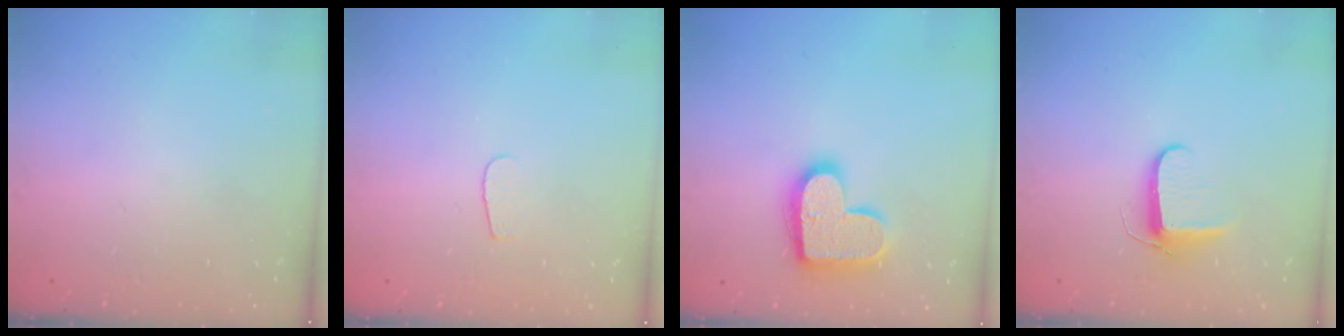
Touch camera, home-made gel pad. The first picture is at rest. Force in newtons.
{"total": 3.5, "press": 3.5, "slide": 0.3}
{"total": 16.6, "press": 16.5, "slide": 0.9}
{"total": 7.8, "press": 7.7, "slide": 1.1}